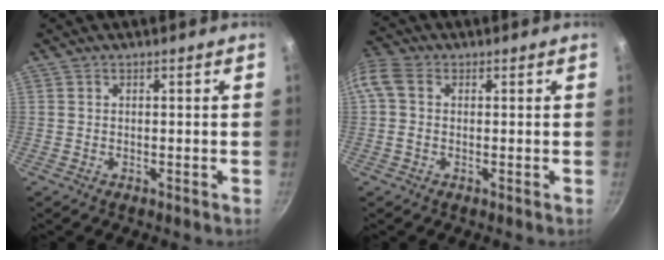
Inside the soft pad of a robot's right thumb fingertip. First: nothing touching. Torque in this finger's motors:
{"motor_torque": [0.52, 1.27, 0.50, -0.36, 0.19]}